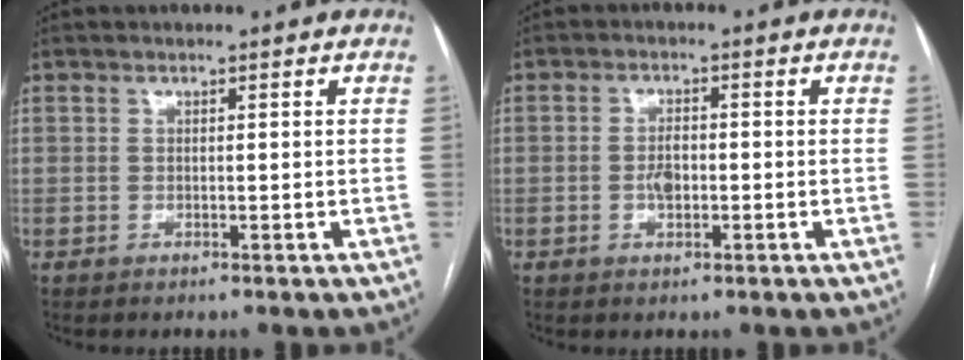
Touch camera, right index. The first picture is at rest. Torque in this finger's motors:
{"motor_torque": [0.71, 0.07, 0.21, 0.06]}